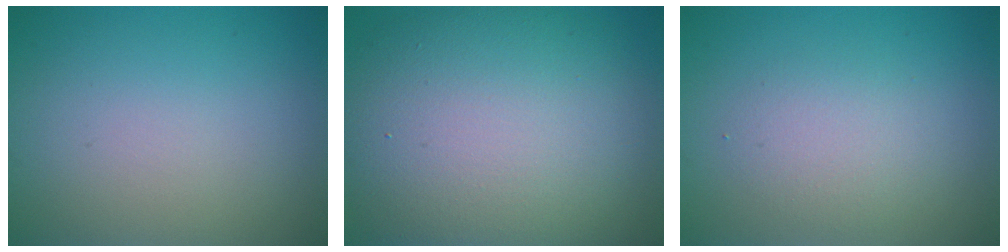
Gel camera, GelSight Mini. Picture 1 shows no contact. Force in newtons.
{"total": 13.9, "press": 13.9, "slide": 1.0}
{"total": 2.4, "press": 2.4, "slide": 0.3}